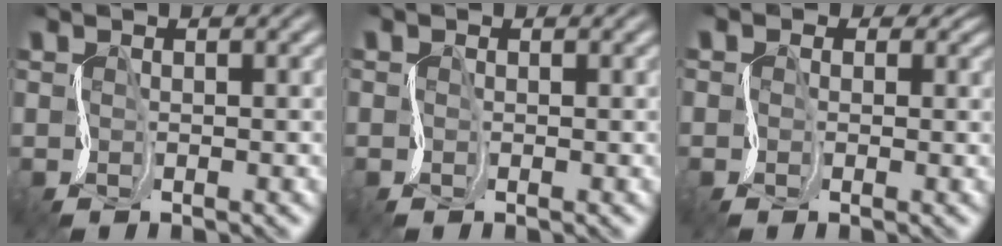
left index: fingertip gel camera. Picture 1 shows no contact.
{"total": 0.0}
{"total": 3.2, "force": [1.0, 2.6, 1.4], "torque": [-0.030, 0.010, -0.010]}